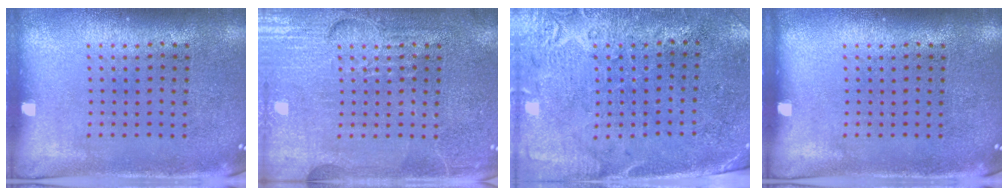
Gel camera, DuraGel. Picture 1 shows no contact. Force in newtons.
{"total": 5.4, "press": 5.3, "slide": 0.6}
{"total": 2.8, "press": 2.4, "slide": 1.4}
{"total": 0.0}